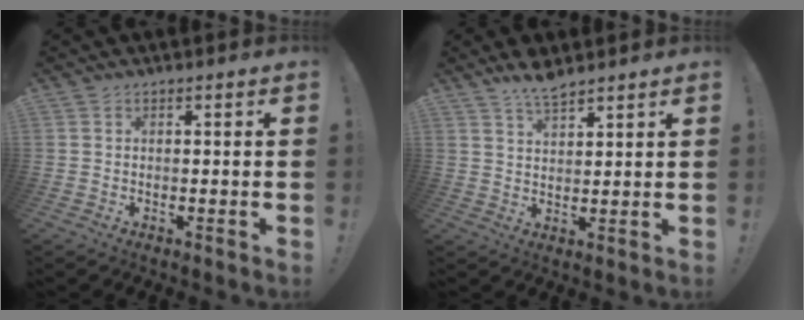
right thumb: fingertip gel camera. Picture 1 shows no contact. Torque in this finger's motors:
{"motor_torque": [0.05, 0.00, 0.58, 0.46, -0.01]}